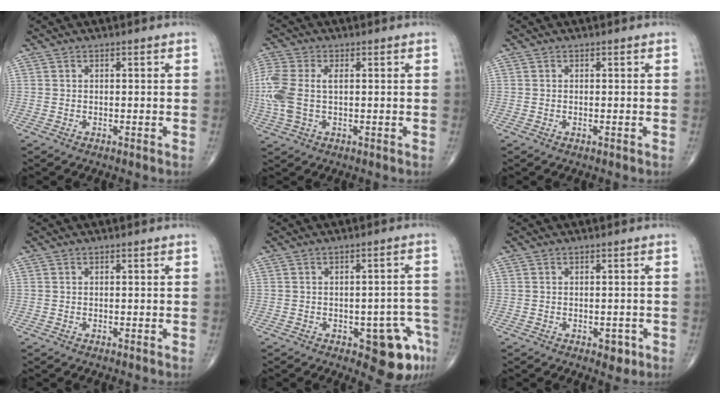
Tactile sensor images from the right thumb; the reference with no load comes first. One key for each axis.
{"total": 9.6, "fx": 0.5, "fy": 5.4, "fz": 7.9, "tx": -0.223, "ty": 0.014, "tz": 0.013}
{"total": 0.0}
{"total": 0.0}
{"total": 9.4, "fx": -4.3, "fy": 3.9, "fz": 7.3, "tx": -0.053, "ty": 0.021, "tz": -0.046}
{"total": 2.3, "fx": -0.9, "fy": 1.4, "fz": 1.5, "tx": -0.005, "ty": 0.001, "tz": -0.009}